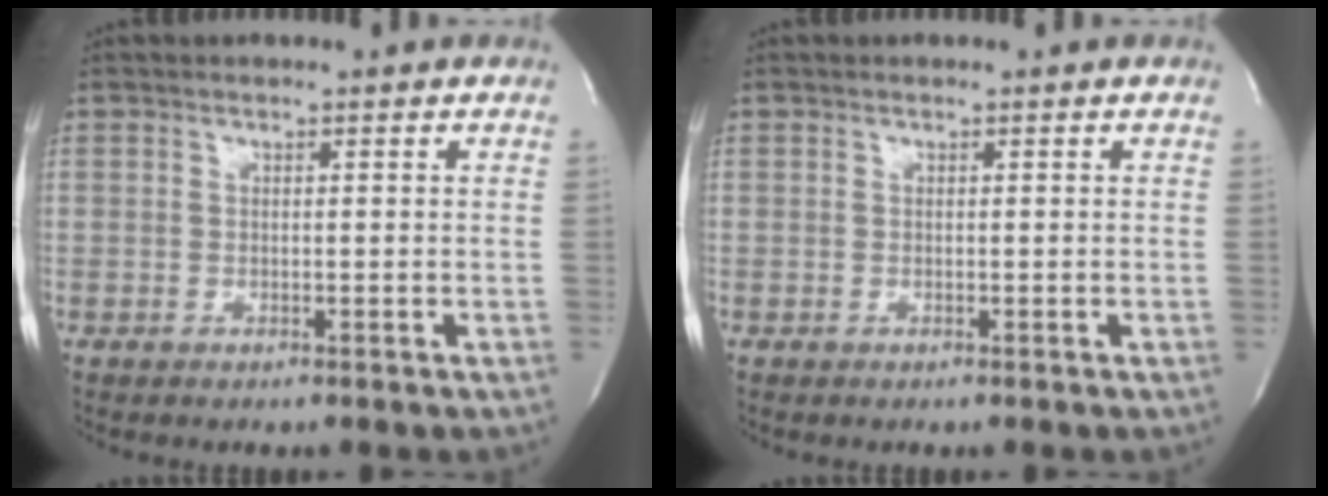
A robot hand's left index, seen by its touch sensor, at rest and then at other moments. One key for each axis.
{"total": 0.0}